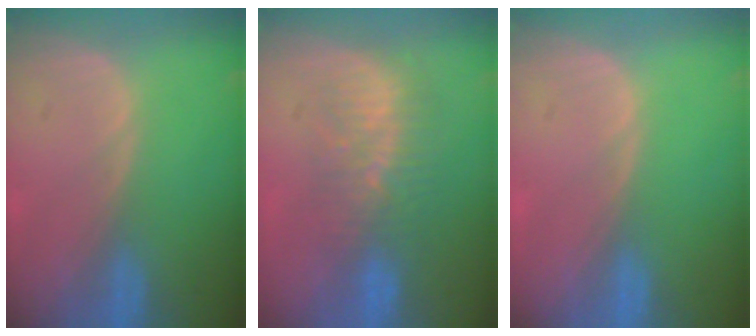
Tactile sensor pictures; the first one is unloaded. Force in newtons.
{"total": 8.1, "press": 7.6, "slide": 2.6}
{"total": 0.0}